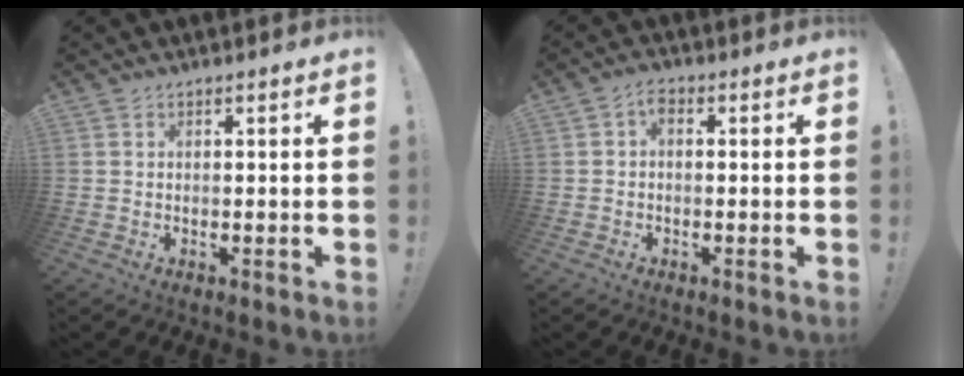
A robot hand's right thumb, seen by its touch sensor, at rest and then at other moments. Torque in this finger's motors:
{"motor_torque": [-0.12, 0.12, 0.01, 0.01, 0.06]}